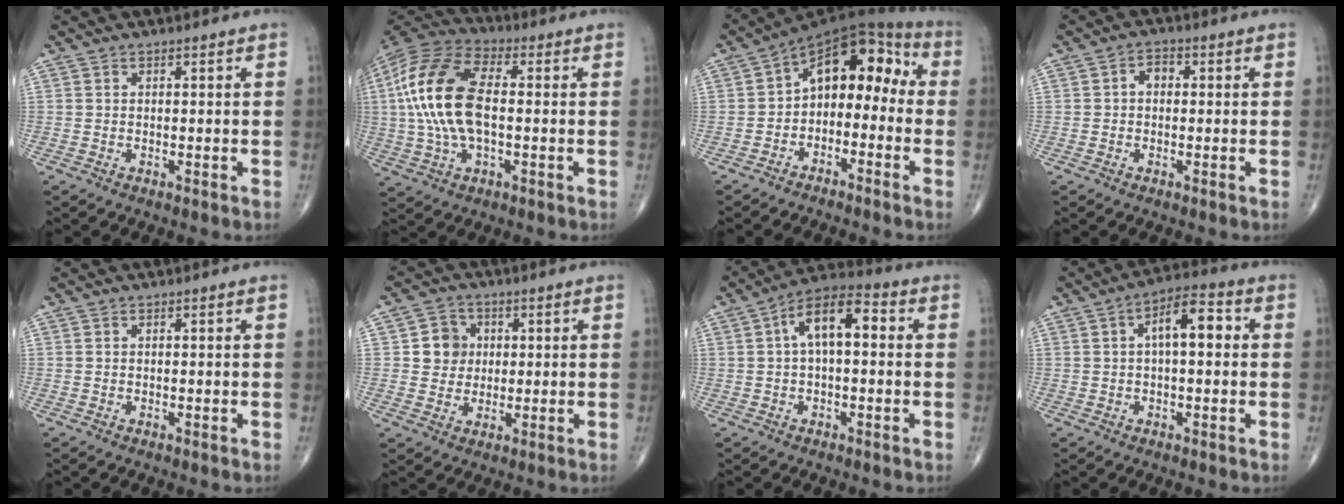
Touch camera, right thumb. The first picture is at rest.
{"total": 17.9, "force": [0.6, 9.0, 15.4], "torque": [-0.324, 0.021, 0.005]}
{"total": 12.7, "force": [-1.5, 8.1, 9.6], "torque": [-0.105, 0.064, -0.039]}
{"total": 2.6, "force": [0.0, 1.9, 1.8], "torque": [-0.016, 0.014, -0.006]}
{"total": 0.0}
{"total": 6.0, "force": [1.1, 5.5, 2.1], "torque": [-0.001, 0.002, 0.015]}
{"total": 10.2, "force": [1.5, 4.9, 8.9], "torque": [-0.146, 0.035, 0.013]}
{"total": 8.7, "force": [1.4, 3.7, 7.7], "torque": [-0.112, 0.025, 0.012]}